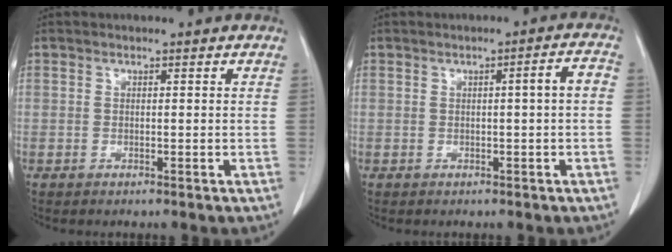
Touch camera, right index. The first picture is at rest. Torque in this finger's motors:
{"motor_torque": [0.38, 0.08, 0.28, 0.01]}